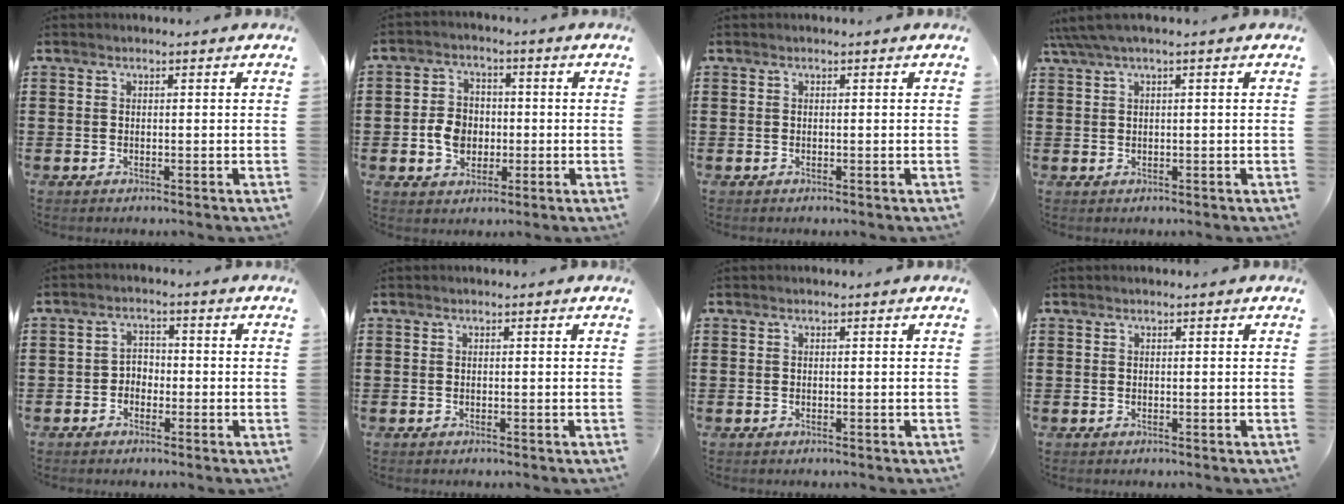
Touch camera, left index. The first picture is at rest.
{"total": 5.6, "force": [-1.0, 4.4, 3.2], "torque": [-0.083, 0.006, -0.023]}
{"total": 0.0}
{"total": 2.0, "force": [0.6, 0.1, 1.9], "torque": [-0.044, -0.004, 0.008]}
{"total": 2.3, "force": [-1.4, 1.7, 0.8], "torque": [-0.020, 0.009, -0.033]}
{"total": 0.0}
{"total": 0.0}
{"total": 0.0}